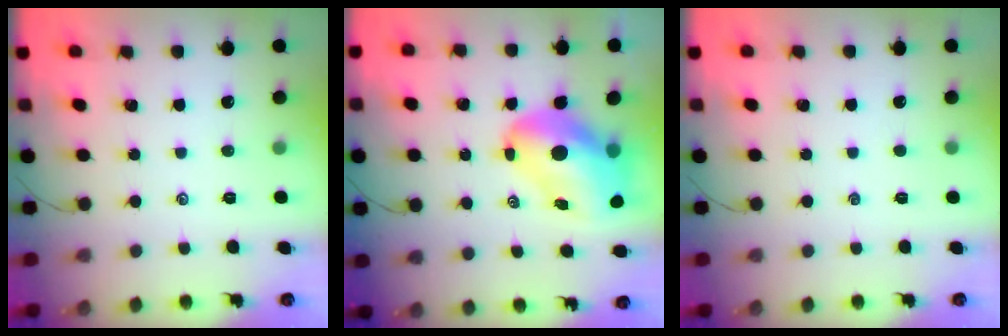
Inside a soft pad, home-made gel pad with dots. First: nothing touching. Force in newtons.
{"total": 14.4, "press": 13.8, "slide": 3.8}
{"total": 0.0}